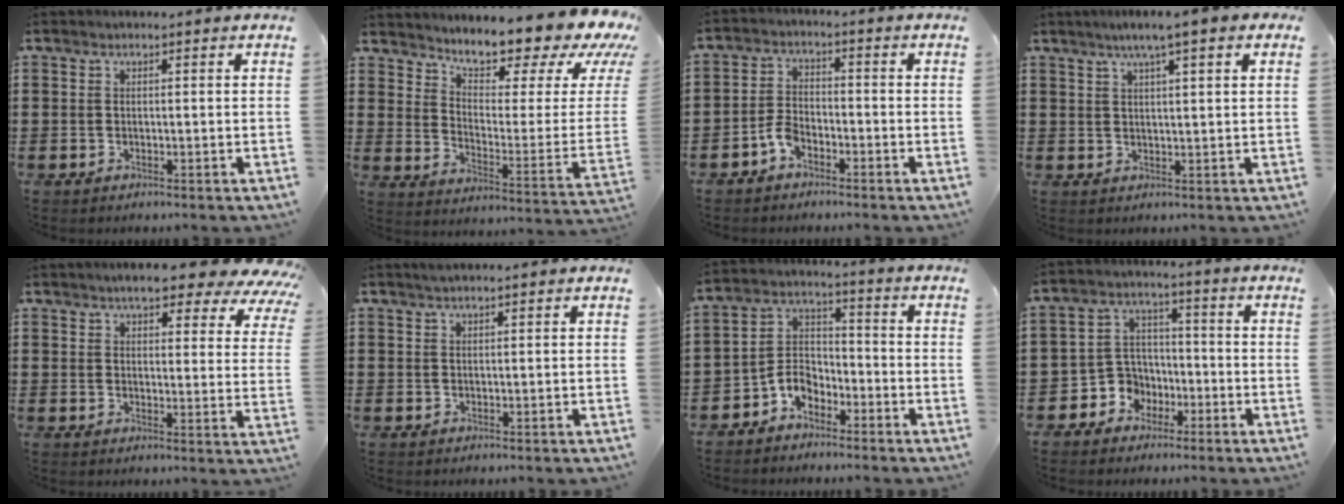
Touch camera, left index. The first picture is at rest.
{"total": 9.9, "force": [8.7, 2.0, 4.3], "torque": [-0.073, -0.082, 0.140]}
{"total": 3.5, "force": [-2.3, 1.8, 1.9], "torque": [-0.051, 0.003, -0.050]}
{"total": 4.0, "force": [2.4, 0.1, 3.2], "torque": [-0.066, 0.004, 0.041]}
{"total": 7.1, "force": [5.9, 1.4, 3.8], "torque": [-0.068, -0.025, 0.099]}
{"total": 1.1, "force": [0.9, 0.1, 0.6], "torque": [-0.012, 0.001, 0.017]}
{"total": 5.7, "force": [-4.1, 3.2, 2.3], "torque": [-0.057, 0.010, -0.084]}
{"total": 5.8, "force": [-2.8, 4.9, 1.1], "torque": [-0.048, 0.006, -0.058]}